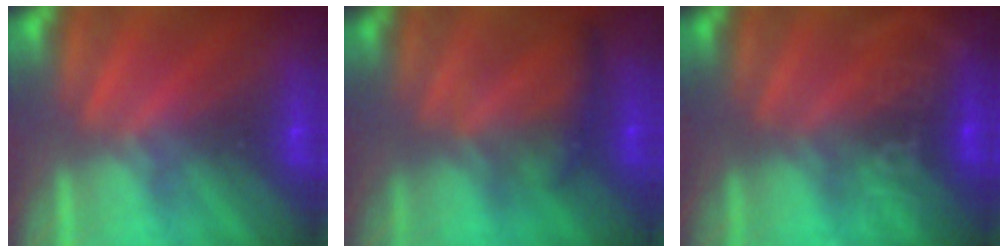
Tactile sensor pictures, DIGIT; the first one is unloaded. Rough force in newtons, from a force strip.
{"total": 8.7}
{"total": 7.6}